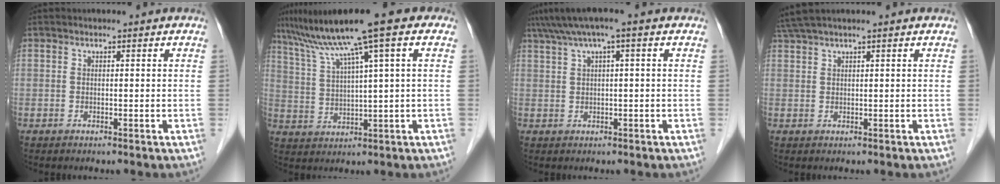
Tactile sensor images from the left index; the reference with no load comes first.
{"total": 11.4, "force": [7.1, -0.5, 8.9], "torque": [-0.158, 0.033, 0.121]}
{"total": 5.6, "force": [3.2, -0.1, 4.6], "torque": [-0.087, 0.035, 0.057]}
{"total": 4.9, "force": [4.1, -0.6, 2.6], "torque": [-0.044, 0.039, 0.076]}